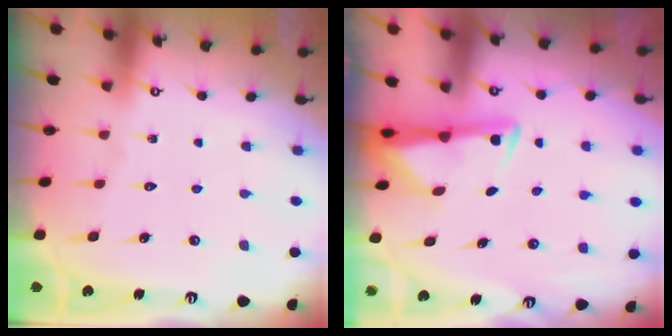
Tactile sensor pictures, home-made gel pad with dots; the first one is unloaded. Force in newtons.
{"total": 2.9, "press": 2.9, "slide": 0.5}